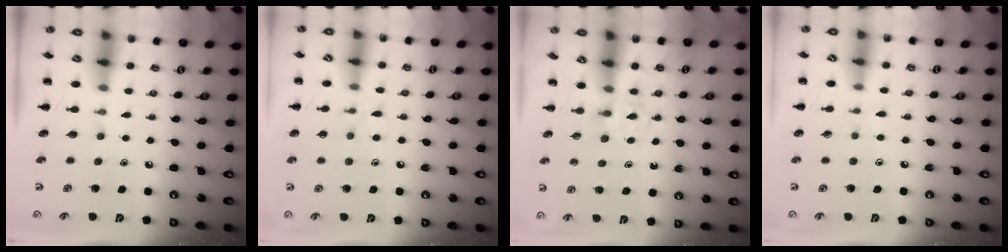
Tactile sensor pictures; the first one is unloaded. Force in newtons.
{"total": 6.7, "press": 6.3, "slide": 2.3}
{"total": 2.3, "press": 2.0, "slide": 1.0}
{"total": 4.3, "press": 3.9, "slide": 1.7}